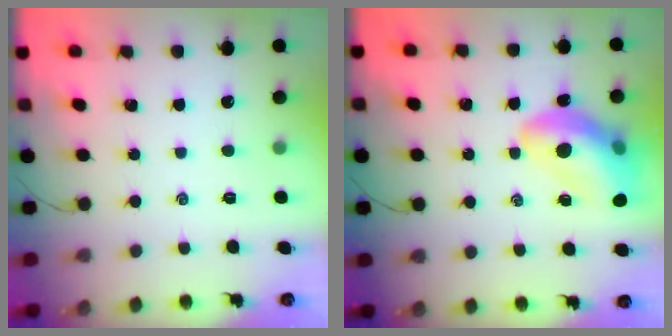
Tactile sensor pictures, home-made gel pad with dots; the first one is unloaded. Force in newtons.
{"total": 16.7, "press": 16.1, "slide": 4.5}